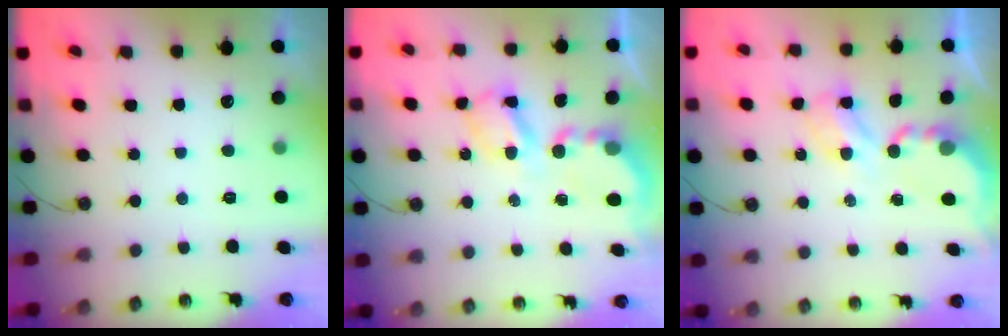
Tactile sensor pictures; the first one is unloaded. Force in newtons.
{"total": 7.3, "press": 7.3, "slide": 0.5}
{"total": 4.9, "press": 4.9, "slide": 0.3}